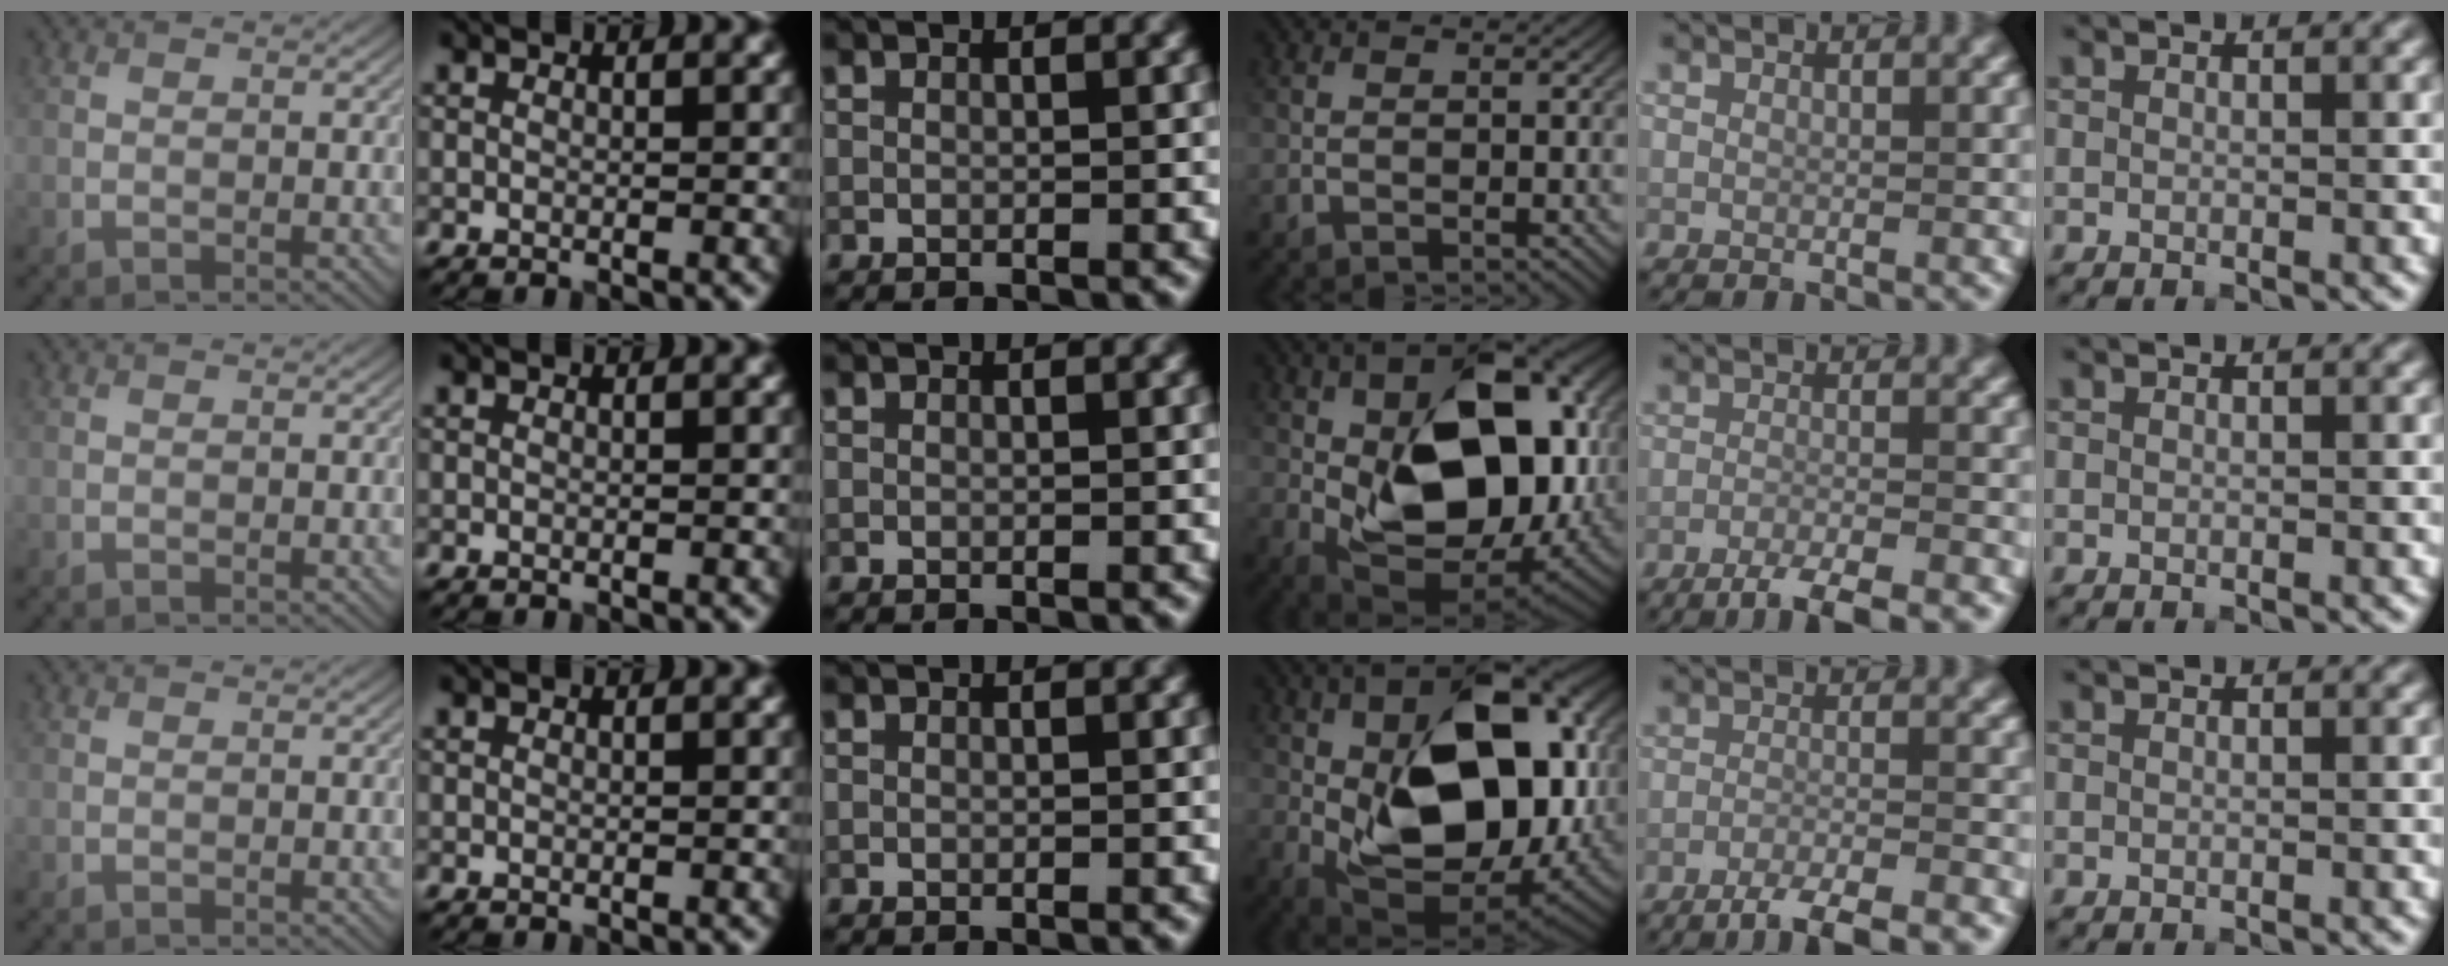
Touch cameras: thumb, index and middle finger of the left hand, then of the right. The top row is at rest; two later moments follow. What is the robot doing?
{"motion": "lift_and_place", "object": "calculator"}